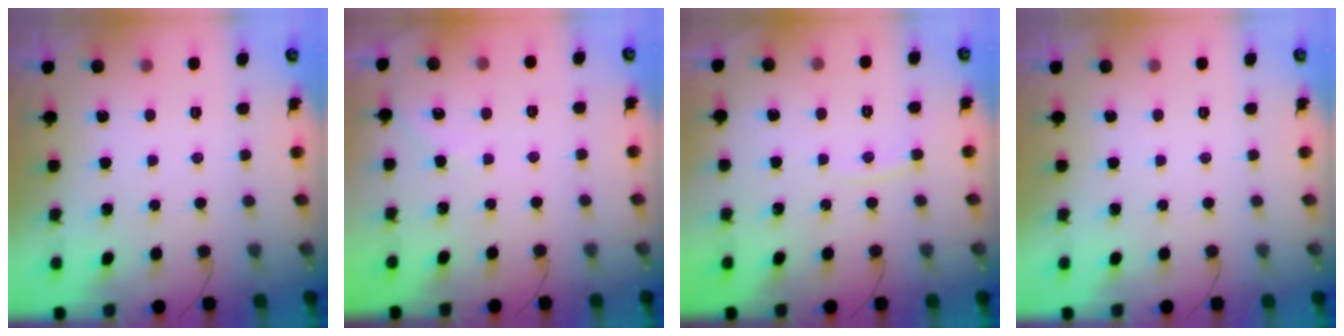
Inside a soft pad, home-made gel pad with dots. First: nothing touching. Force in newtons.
{"total": 2.2, "press": 2.2, "slide": 0.4}
{"total": 3.6, "press": 3.6, "slide": 0.4}
{"total": 0.0}